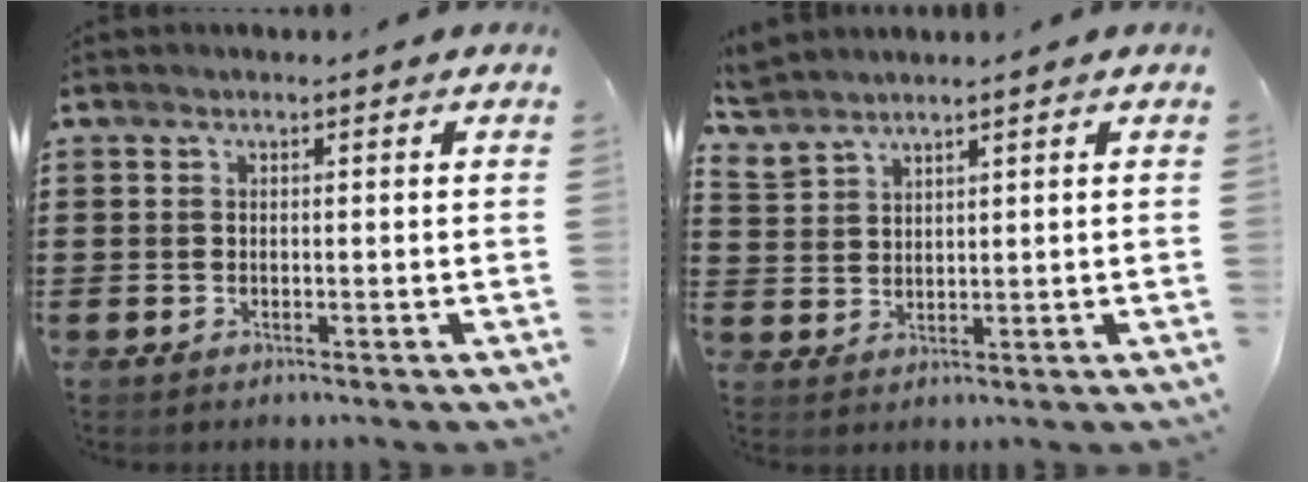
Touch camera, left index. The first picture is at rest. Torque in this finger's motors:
{"motor_torque": [-0.01, -0.01, -0.10, -0.21]}